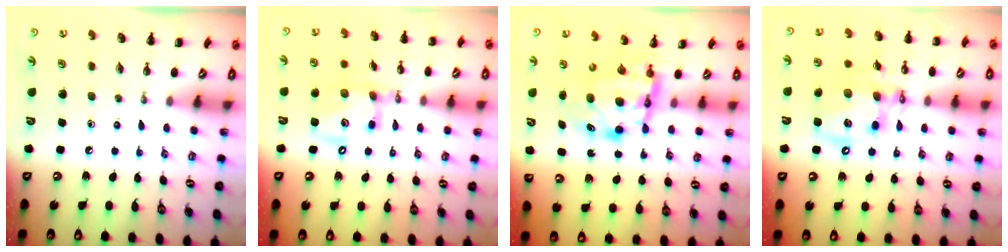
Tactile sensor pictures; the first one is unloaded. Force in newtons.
{"total": 12.4, "press": 12.2, "slide": 2.5}
{"total": 5.6, "press": 5.5, "slide": 1.1}
{"total": 13.8, "press": 13.4, "slide": 3.1}